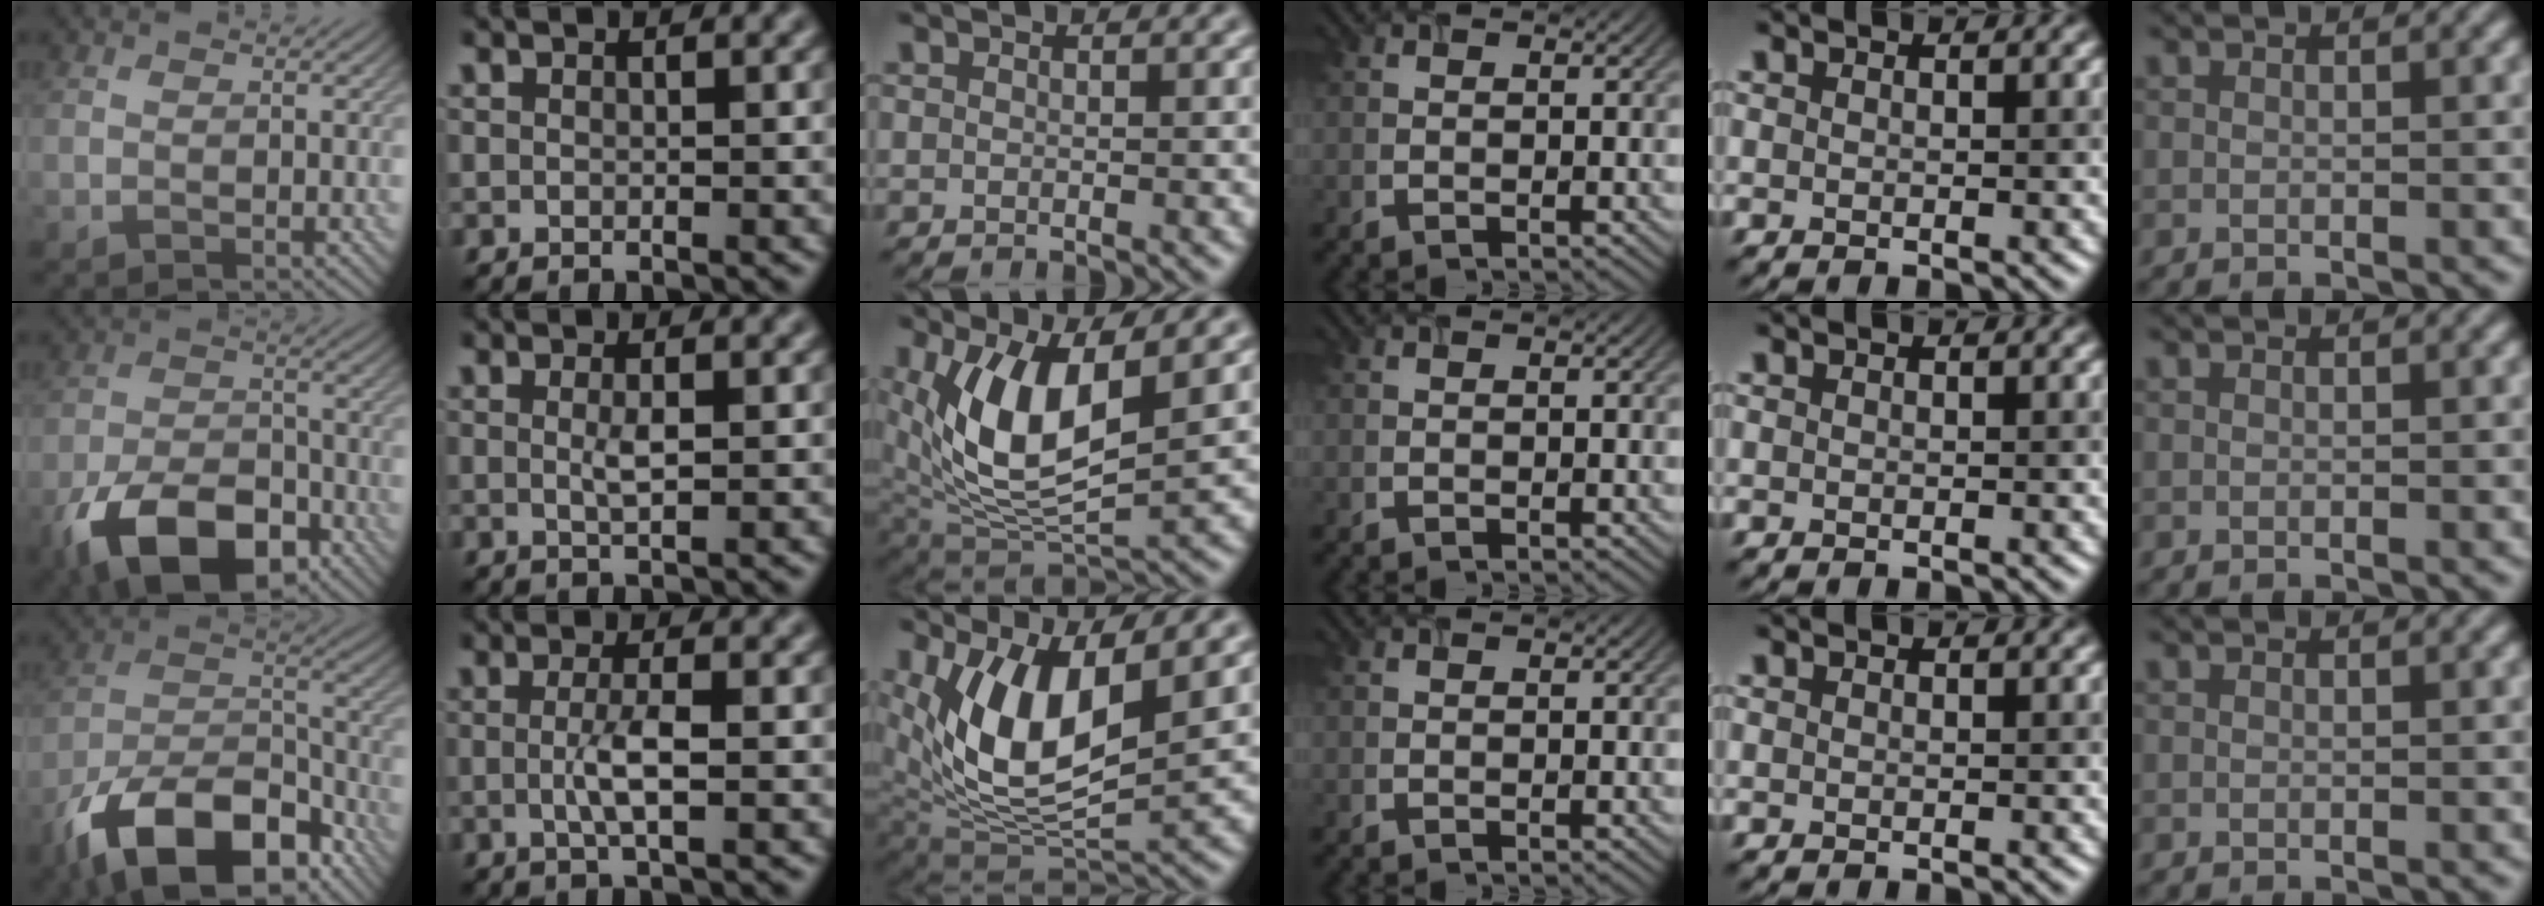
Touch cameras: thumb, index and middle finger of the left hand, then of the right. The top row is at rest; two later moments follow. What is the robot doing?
{"motion": "lift_and_place", "object": "timer"}